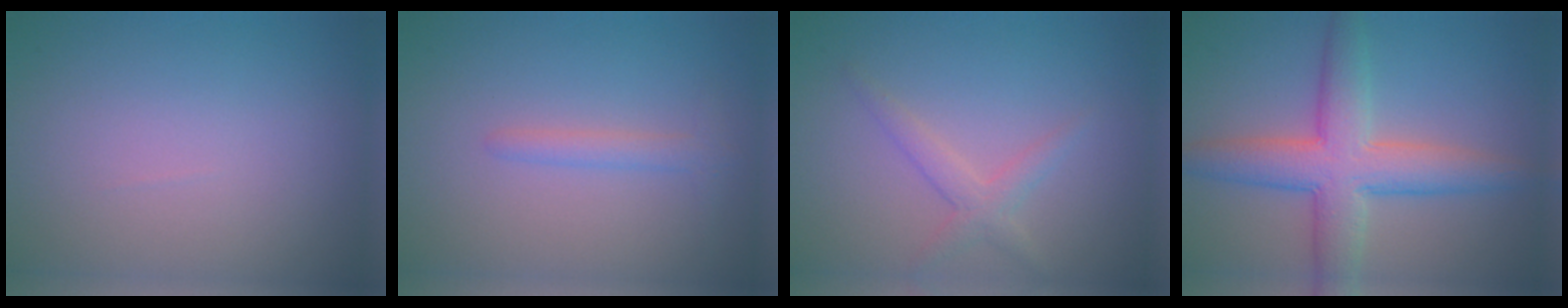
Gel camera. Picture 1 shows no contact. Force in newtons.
{"total": 1.5, "press": 1.5, "slide": 0.1}
{"total": 2.0, "press": 2.0, "slide": 0.1}
{"total": 6.8, "press": 6.8, "slide": 0.1}